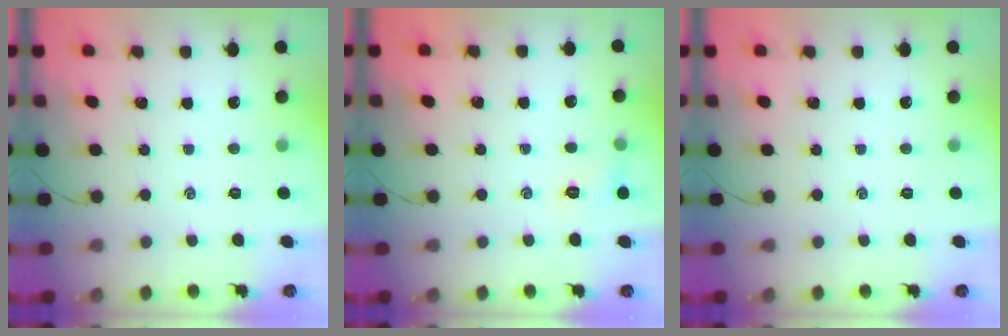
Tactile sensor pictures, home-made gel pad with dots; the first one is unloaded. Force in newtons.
{"total": 6.4, "press": 6.3, "slide": 1.5}
{"total": 0.0}